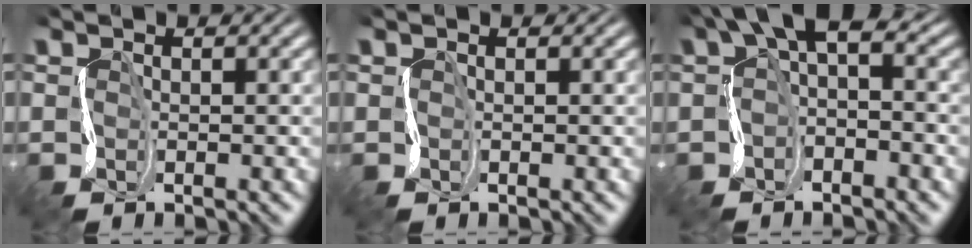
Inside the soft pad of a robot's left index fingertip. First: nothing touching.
{"total": 0.0}
{"total": 4.9, "force": [0.8, 2.4, 4.2], "torque": [-0.062, 0.012, -0.001]}